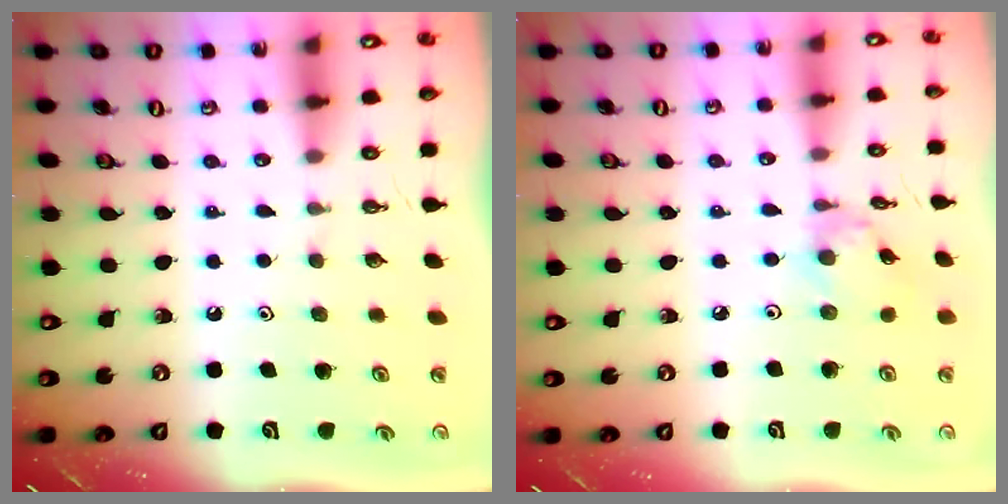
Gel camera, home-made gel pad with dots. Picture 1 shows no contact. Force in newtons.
{"total": 2.8, "press": 2.8, "slide": 0.1}